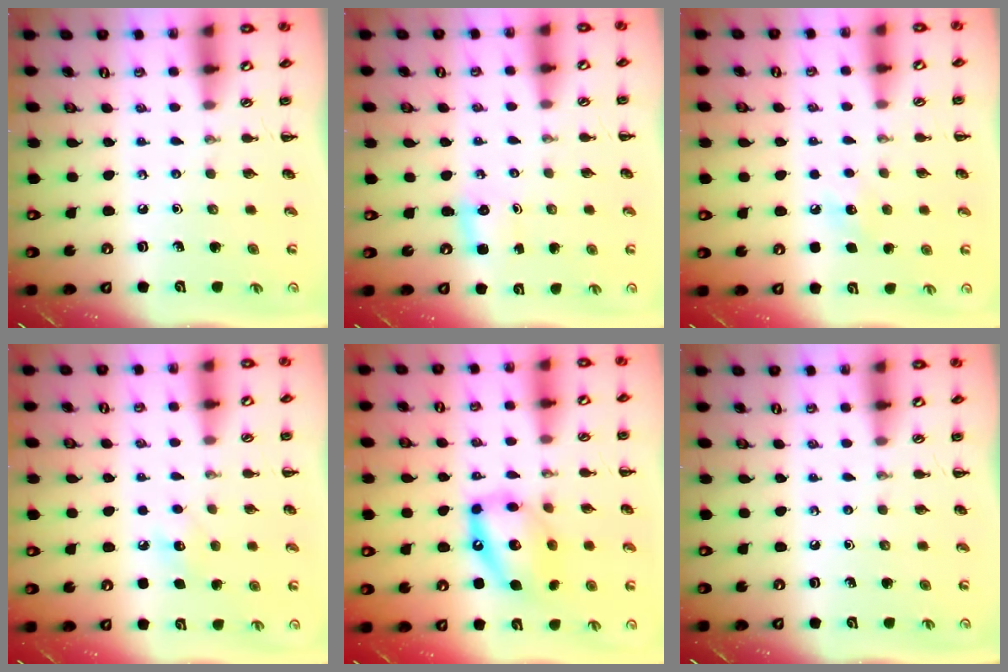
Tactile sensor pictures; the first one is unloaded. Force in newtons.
{"total": 1.8, "press": 1.7, "slide": 0.5}
{"total": 6.2, "press": 5.9, "slide": 1.8}
{"total": 6.7, "press": 6.5, "slide": 1.5}
{"total": 13.0, "press": 12.5, "slide": 3.5}
{"total": 0.0}